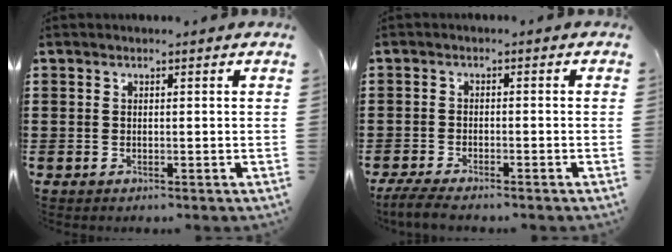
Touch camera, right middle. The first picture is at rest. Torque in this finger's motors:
{"motor_torque": [0.88, -0.13, 0.08, 0.05]}